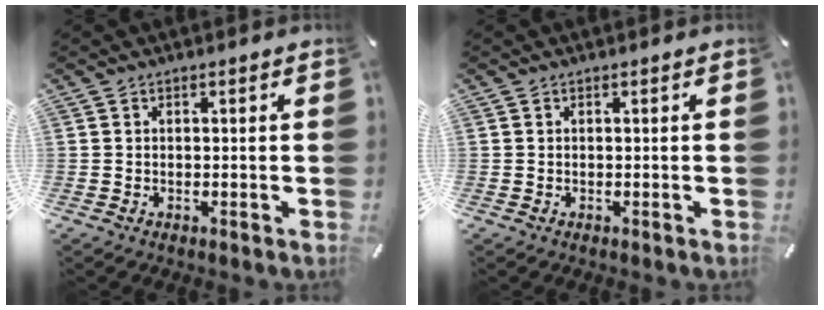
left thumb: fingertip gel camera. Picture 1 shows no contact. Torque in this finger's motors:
{"motor_torque": [0.02, 0.02, 0.01, -0.07, 0.00]}